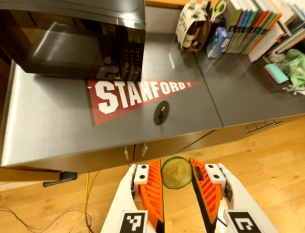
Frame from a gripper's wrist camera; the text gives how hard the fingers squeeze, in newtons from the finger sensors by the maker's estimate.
{"total": 4.5, "left": 4.5, "right": 4.5}